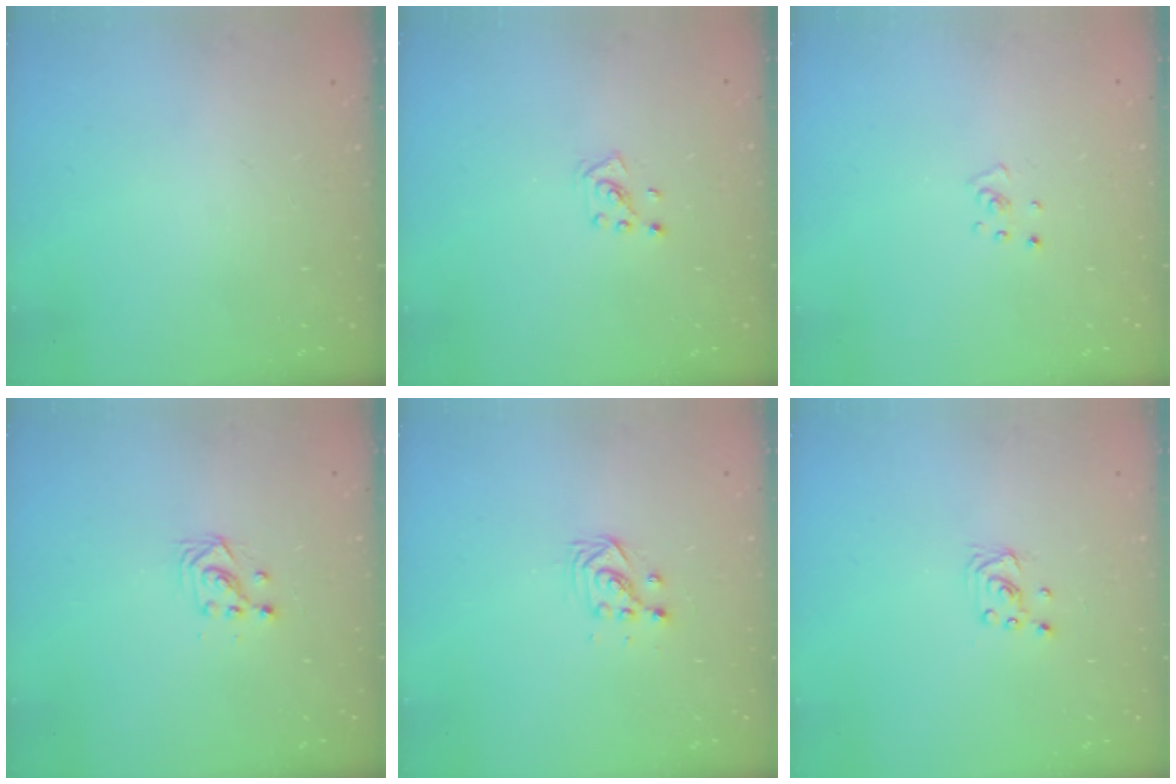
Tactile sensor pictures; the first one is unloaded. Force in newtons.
{"total": 2.1, "press": 2.0, "slide": 0.3}
{"total": 2.2, "press": 2.2, "slide": 0.2}
{"total": 2.9, "press": 2.9, "slide": 0.2}
{"total": 3.6, "press": 3.6, "slide": 0.4}
{"total": 2.1, "press": 2.1, "slide": 0.2}